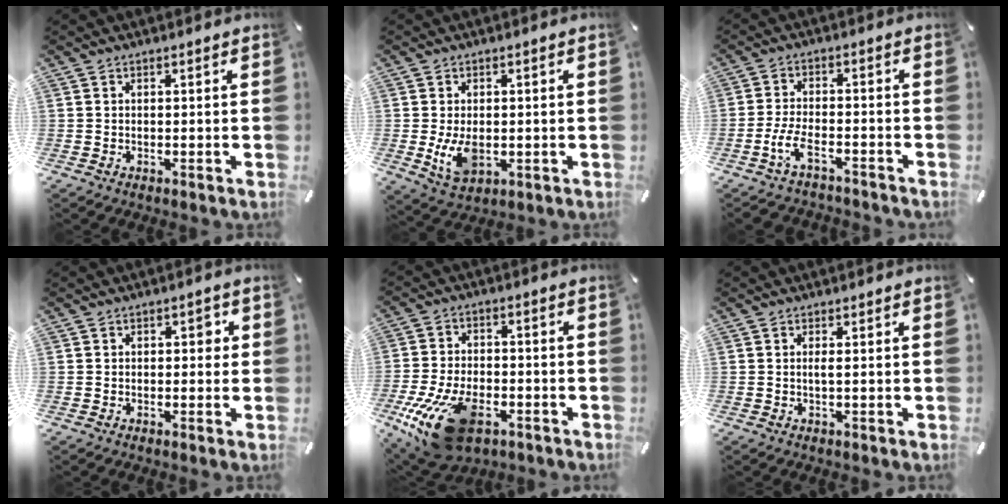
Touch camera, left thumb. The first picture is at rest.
{"total": 7.0, "force": [-0.6, 4.6, 5.2], "torque": [-0.123, -0.009, -0.014]}
{"total": 6.9, "force": [-4.0, 3.0, 4.7], "torque": [-0.107, 0.009, -0.076]}
{"total": 2.1, "force": [0.2, 1.4, 1.6], "torque": [-0.017, 0.004, -0.005]}
{"total": 18.0, "force": [-8.2, 9.9, 12.6], "torque": [-0.241, 0.031, -0.133]}
{"total": 1.4, "force": [0.1, 0.0, 1.4], "torque": [-0.029, -0.004, 0.001]}